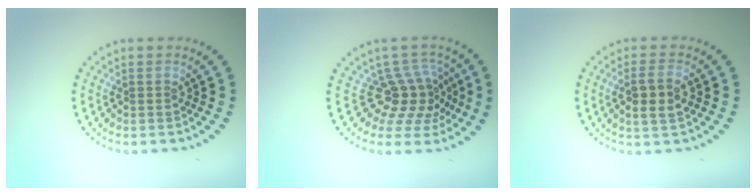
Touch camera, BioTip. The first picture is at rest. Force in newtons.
{"total": 3.8, "press": 2.7, "slide": 2.6}
{"total": 2.7, "press": 2.6, "slide": 0.7}